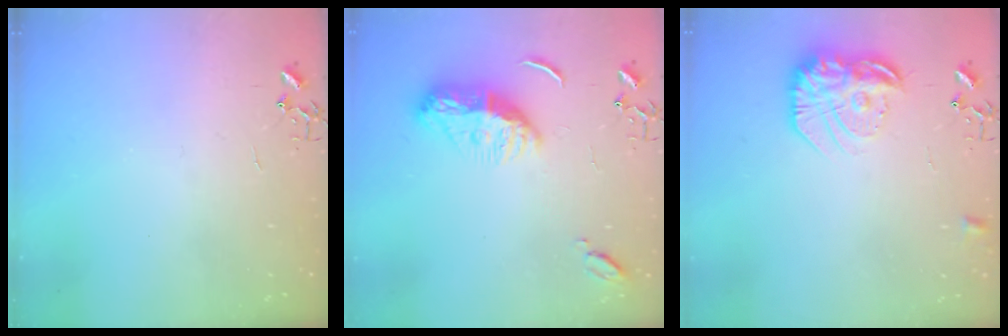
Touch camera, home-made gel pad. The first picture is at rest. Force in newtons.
{"total": 11.1, "press": 11.0, "slide": 1.0}
{"total": 18.3, "press": 18.2, "slide": 1.3}